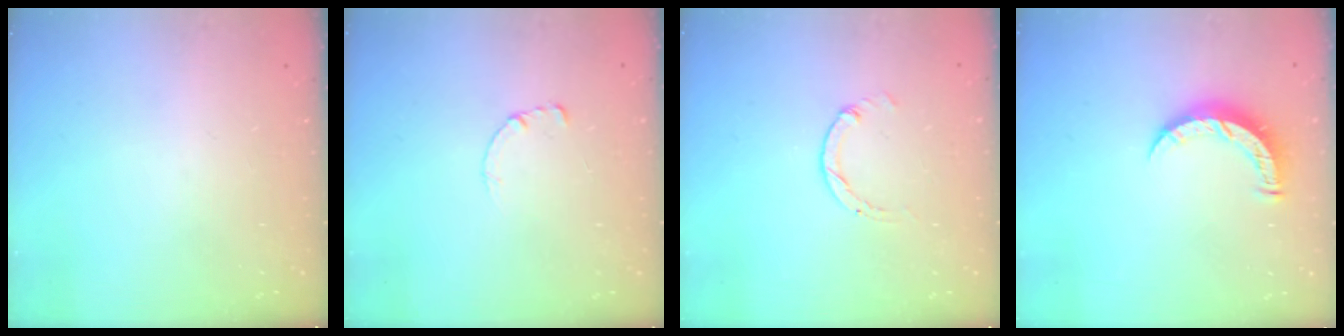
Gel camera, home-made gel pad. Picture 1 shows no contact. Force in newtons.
{"total": 0.7, "press": 0.6, "slide": 0.1}
{"total": 0.0}
{"total": 7.7, "press": 7.7, "slide": 0.3}